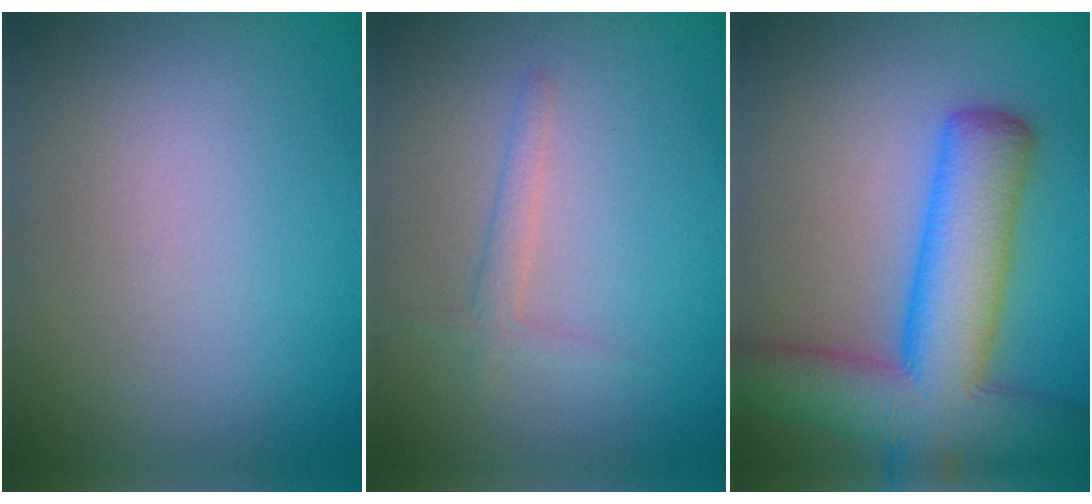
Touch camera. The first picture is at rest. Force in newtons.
{"total": 1.5, "press": 1.5, "slide": 0.1}
{"total": 11.0, "press": 11.0, "slide": 0.4}